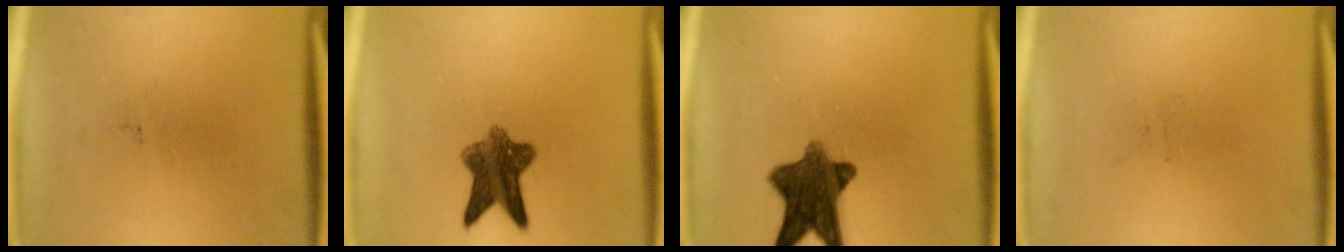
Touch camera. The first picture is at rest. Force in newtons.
{"total": 7.9}
{"total": 10.3}
{"total": 0.0}